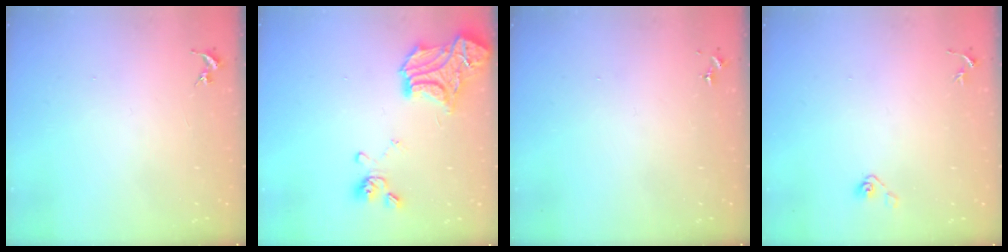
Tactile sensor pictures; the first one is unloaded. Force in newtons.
{"total": 22.7, "press": 22.6, "slide": 2.1}
{"total": 0.0}
{"total": 3.8, "press": 3.3, "slide": 1.9}